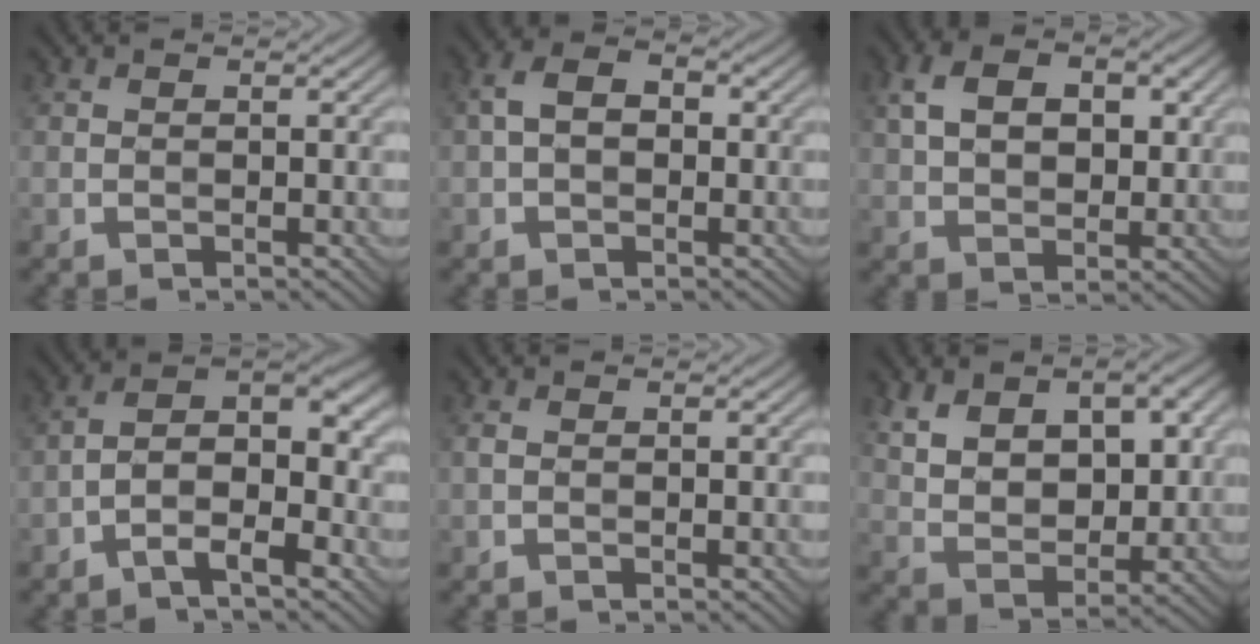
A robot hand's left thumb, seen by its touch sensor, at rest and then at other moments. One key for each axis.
{"total": 4.5, "fx": -0.1, "fy": 3.1, "fz": 3.2, "tx": -0.061, "ty": 0.006, "tz": -0.008}
{"total": 7.6, "fx": 2.1, "fy": 4.9, "fz": 5.4, "tx": -0.108, "ty": 0.006, "tz": 0.036}
{"total": 6.9, "fx": -3.1, "fy": 2.5, "fz": 5.7, "tx": -0.091, "ty": 0.012, "tz": -0.067}
{"total": 0.9, "fx": -0.1, "fy": 0.5, "fz": 0.7, "tx": -0.022, "ty": 0.002, "tz": -0.004}
{"total": 11.0, "fx": 3.7, "fy": 6.6, "fz": 8.0, "tx": -0.156, "ty": -0.006, "tz": 0.073}